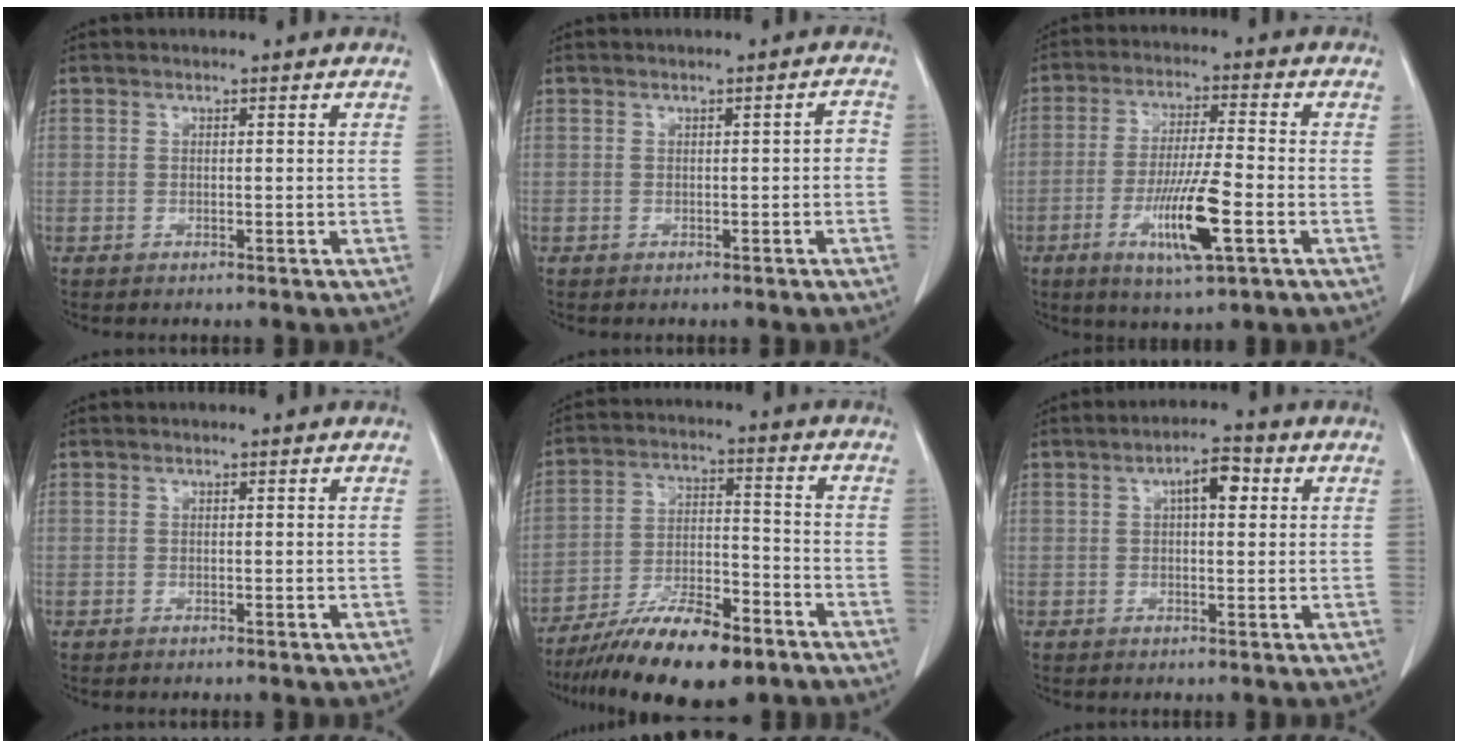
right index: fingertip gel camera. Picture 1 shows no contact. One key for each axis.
{"total": 1.4, "fx": -0.4, "fy": 0.4, "fz": 1.3, "tx": -0.010, "ty": 0.004, "tz": -0.006}
{"total": 10.9, "fx": -3.8, "fy": 0.9, "fz": 10.2, "tx": -0.189, "ty": -0.017, "tz": -0.066}
{"total": 0.0}
{"total": 14.6, "fx": -10.4, "fy": 3.7, "fz": 9.6, "tx": -0.170, "ty": -0.010, "tz": -0.180}
{"total": 4.5, "fx": 1.4, "fy": 1.6, "fz": 4.0, "tx": -0.065, "ty": 0.013, "tz": 0.018}